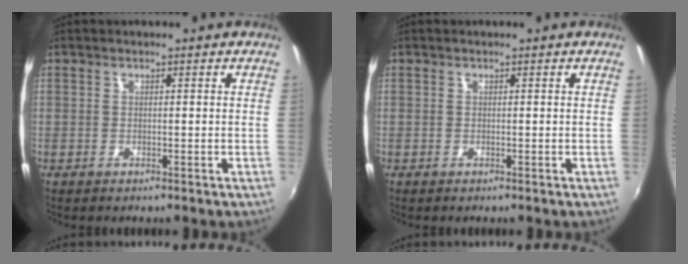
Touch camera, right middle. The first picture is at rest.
{"total": 0.0}